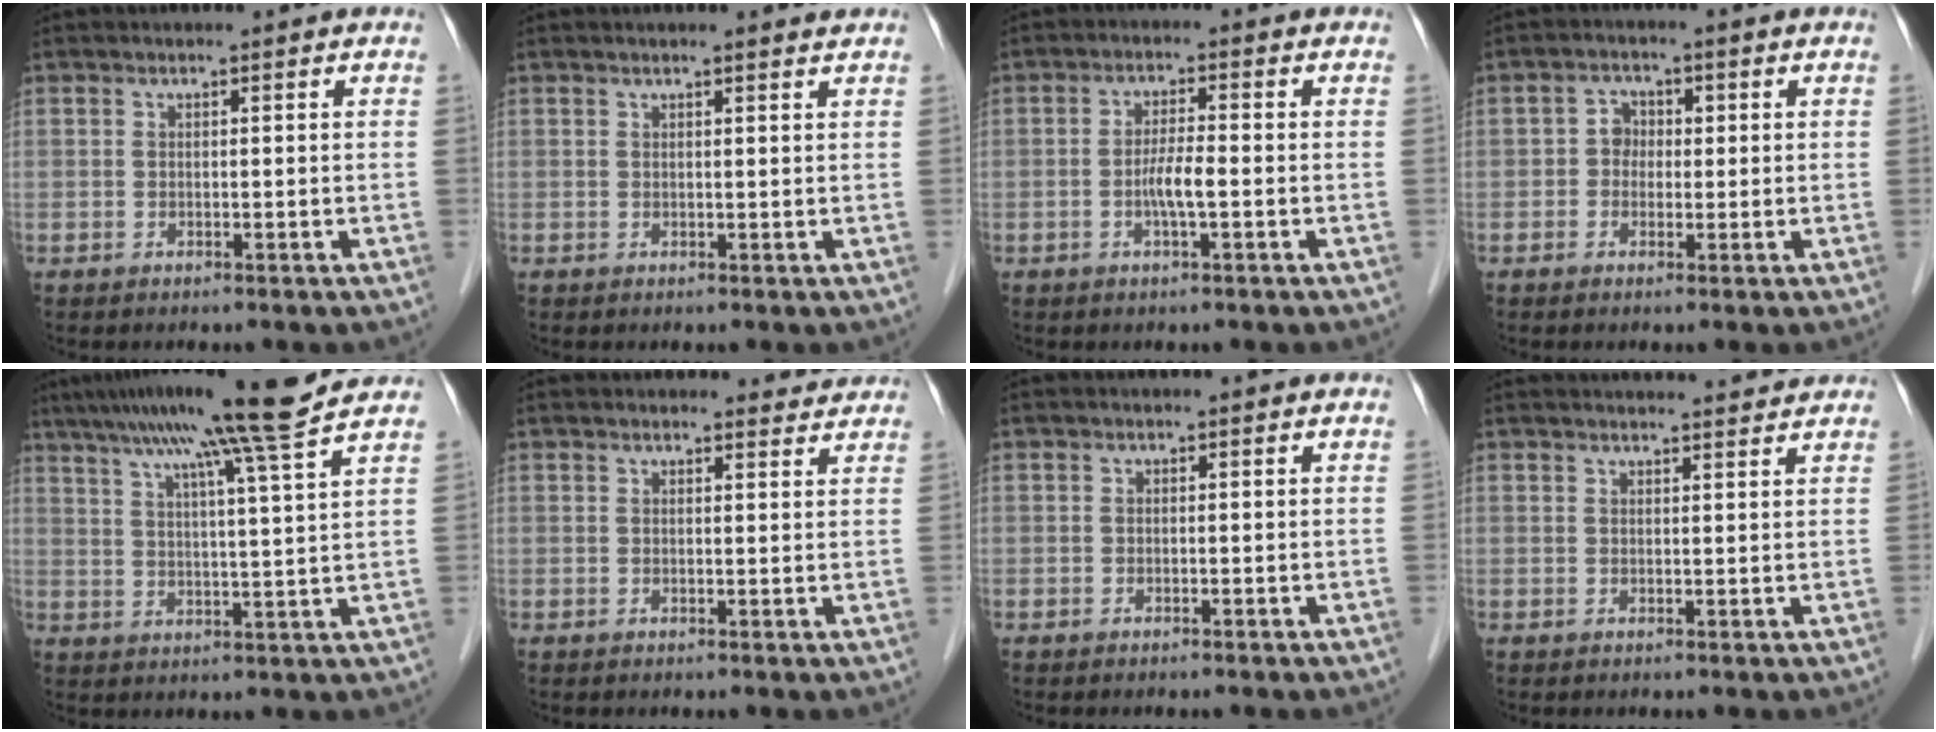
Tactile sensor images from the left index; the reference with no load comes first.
{"total": 2.1, "force": [2.0, 0.0, 0.6], "torque": [-0.014, 0.004, 0.022]}
{"total": 3.6, "force": [-0.9, 0.3, 3.4], "torque": [-0.071, -0.002, -0.020]}
{"total": 2.7, "force": [-0.1, 2.4, 1.2], "torque": [-0.015, 0.010, -0.005]}
{"total": 15.0, "force": [11.9, -2.2, 8.9], "torque": [-0.147, 0.006, 0.165]}
{"total": 4.8, "force": [4.6, 1.2, 0.6], "torque": [-0.002, 0.013, 0.047]}
{"total": 0.0}
{"total": 7.0, "force": [6.8, 0.5, 1.5], "torque": [-0.016, 0.015, 0.073]}